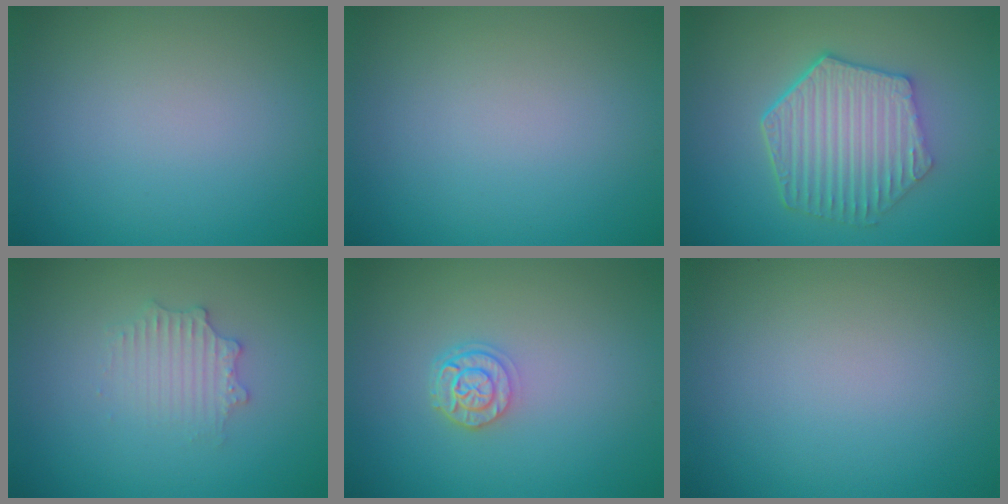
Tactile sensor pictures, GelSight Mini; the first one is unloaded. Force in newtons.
{"total": 0.0}
{"total": 6.2, "press": 4.8, "slide": 3.9}
{"total": 2.2, "press": 2.2, "slide": 0.4}
{"total": 2.4, "press": 1.9, "slide": 1.4}
{"total": 0.0}